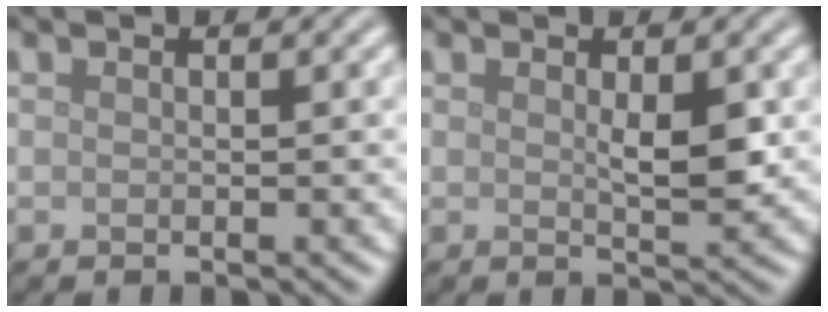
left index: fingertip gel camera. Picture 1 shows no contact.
{"total": 2.2, "force": [0.4, 0.6, 2.1], "torque": [-0.038, -0.004, 0.010]}